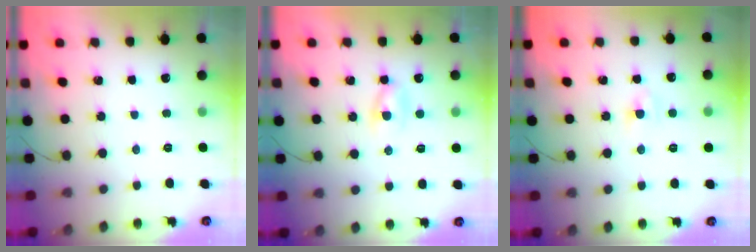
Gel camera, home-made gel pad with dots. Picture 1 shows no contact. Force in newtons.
{"total": 2.2, "press": 2.0, "slide": 1.1}
{"total": 2.6, "press": 2.5, "slide": 0.8}